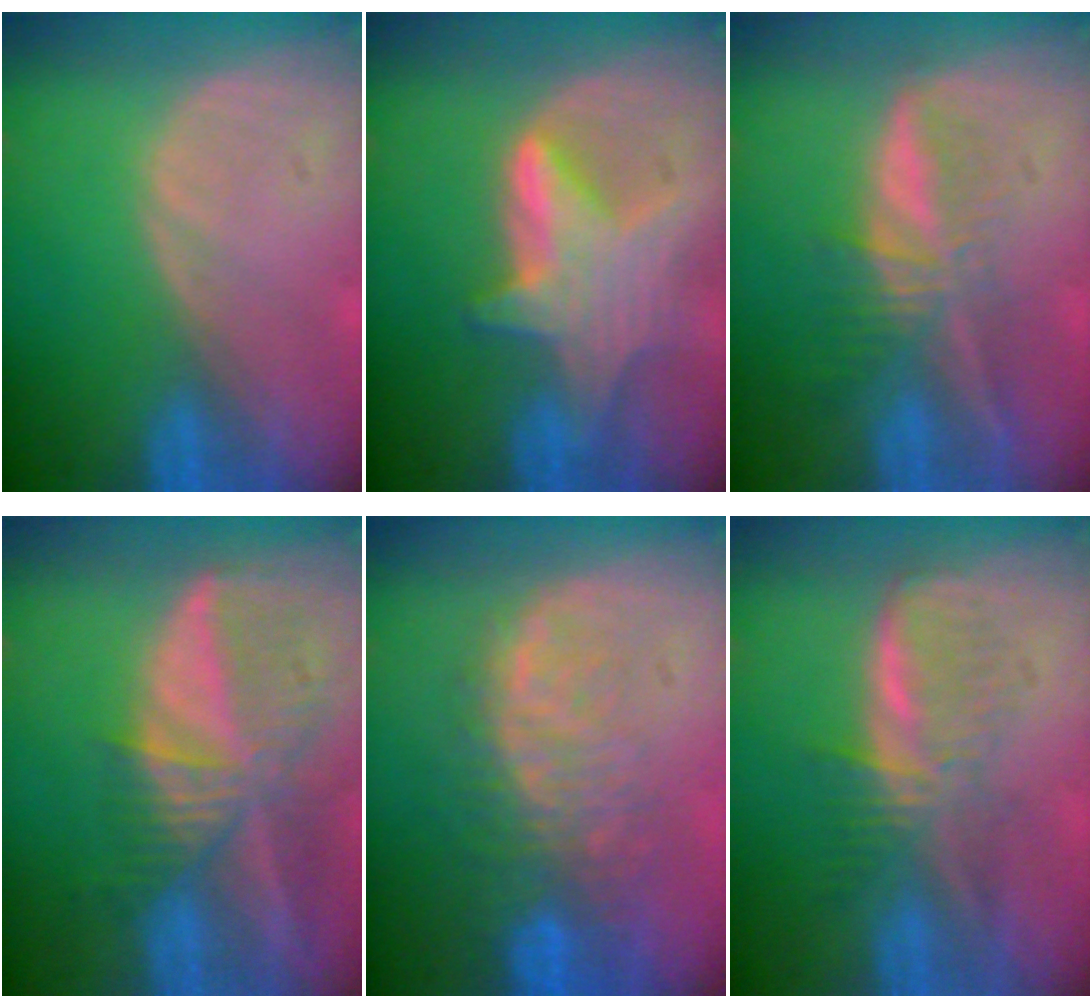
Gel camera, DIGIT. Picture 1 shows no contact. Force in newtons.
{"total": 6.6, "press": 6.6, "slide": 0.2}
{"total": 6.4, "press": 5.7, "slide": 3.1}
{"total": 9.3, "press": 8.1, "slide": 4.6}
{"total": 10.1, "press": 8.6, "slide": 5.3}
{"total": 5.9, "press": 5.7, "slide": 1.7}